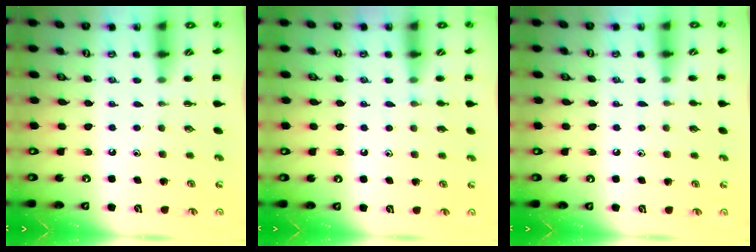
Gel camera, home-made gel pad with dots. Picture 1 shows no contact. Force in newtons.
{"total": 4.0, "press": 3.8, "slide": 1.4}
{"total": 3.5, "press": 3.3, "slide": 1.1}